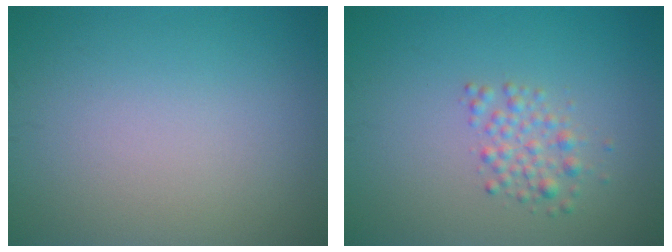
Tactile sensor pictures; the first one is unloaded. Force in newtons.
{"total": 2.0, "press": 2.0, "slide": 0.1}